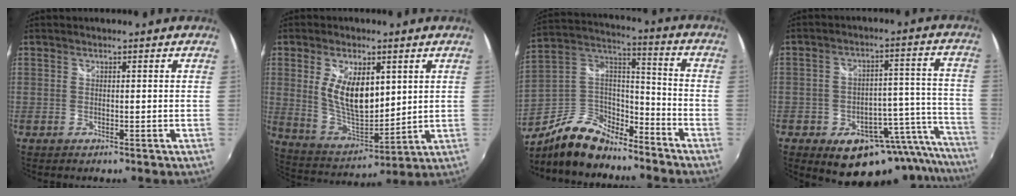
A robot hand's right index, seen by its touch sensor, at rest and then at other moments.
{"total": 13.1, "force": [3.3, 6.4, 11.0], "torque": [-0.210, -0.007, 0.075]}
{"total": 14.3, "force": [-11.1, 6.4, 6.4], "torque": [-0.155, 0.024, -0.201]}
{"total": 19.7, "force": [-15.0, 9.4, 8.7], "torque": [-0.094, 0.039, -0.184]}